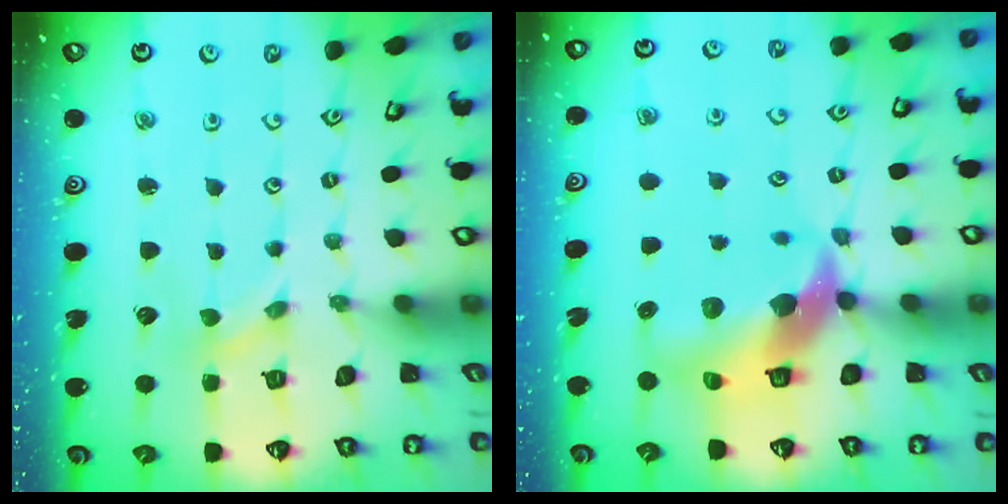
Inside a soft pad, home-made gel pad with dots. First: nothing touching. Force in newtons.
{"total": 13.8, "press": 13.6, "slide": 2.0}